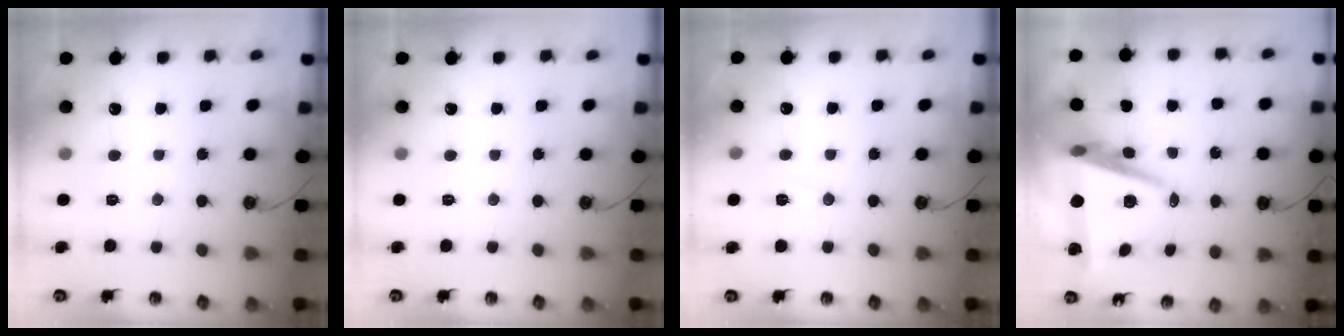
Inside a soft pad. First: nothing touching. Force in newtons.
{"total": 0.0}
{"total": 6.1, "press": 4.0, "slide": 4.6}
{"total": 11.2, "press": 10.5, "slide": 4.0}